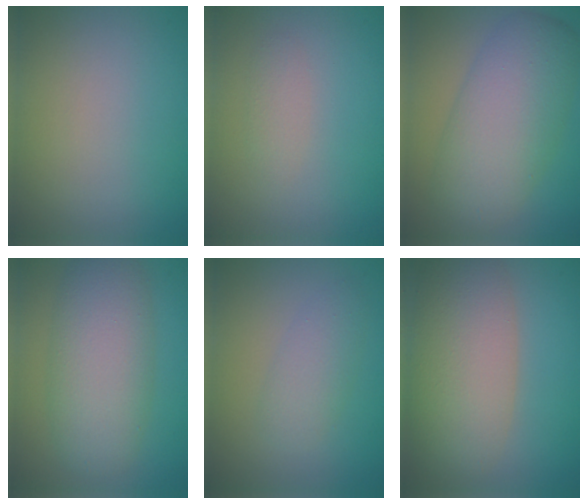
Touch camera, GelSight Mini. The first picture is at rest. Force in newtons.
{"total": 1.3, "press": 1.3, "slide": 0.0}
{"total": 7.9, "press": 7.9, "slide": 0.2}
{"total": 5.9, "press": 5.9, "slide": 0.4}
{"total": 2.6, "press": 2.6, "slide": 0.1}
{"total": 8.3, "press": 8.3, "slide": 0.5}